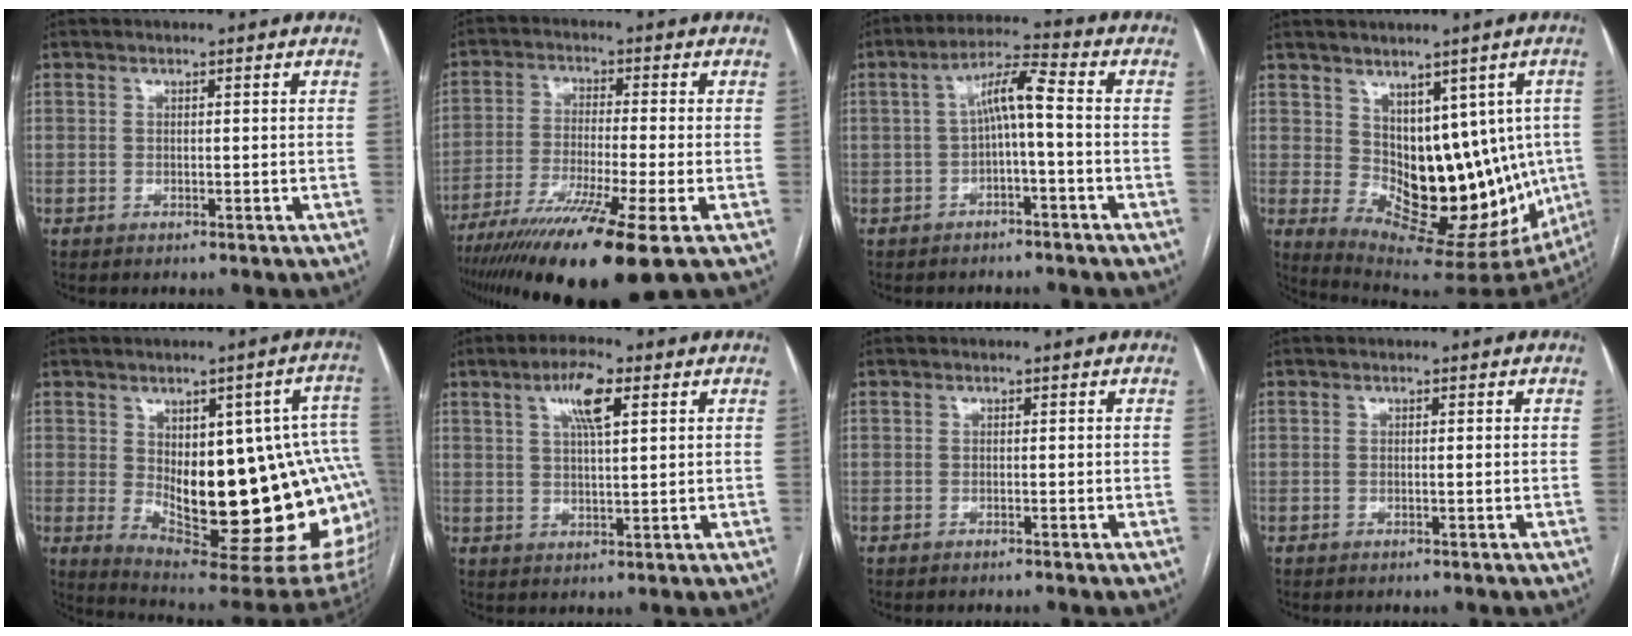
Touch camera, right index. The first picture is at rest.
{"total": 14.9, "force": [-9.6, -0.7, 11.4], "torque": [-0.199, -0.044, -0.165]}
{"total": 6.1, "force": [-0.5, 0.7, 6.1], "torque": [-0.106, 0.031, -0.009]}
{"total": 15.7, "force": [0.5, 8.7, 13.1], "torque": [-0.153, 0.004, 0.033]}
{"total": 26.4, "force": [-1.3, 7.7, 25.2], "torque": [-0.267, 0.003, 0.007]}
{"total": 6.3, "force": [2.9, 1.2, 5.5], "torque": [-0.101, 0.007, 0.048]}
{"total": 0.0}
{"total": 0.0}